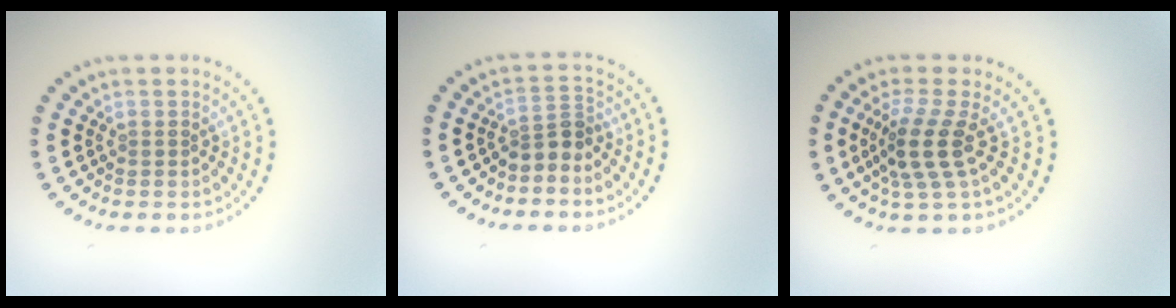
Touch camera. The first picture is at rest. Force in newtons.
{"total": 2.3, "press": 1.8, "slide": 1.5}
{"total": 3.8, "press": 2.9, "slide": 2.4}